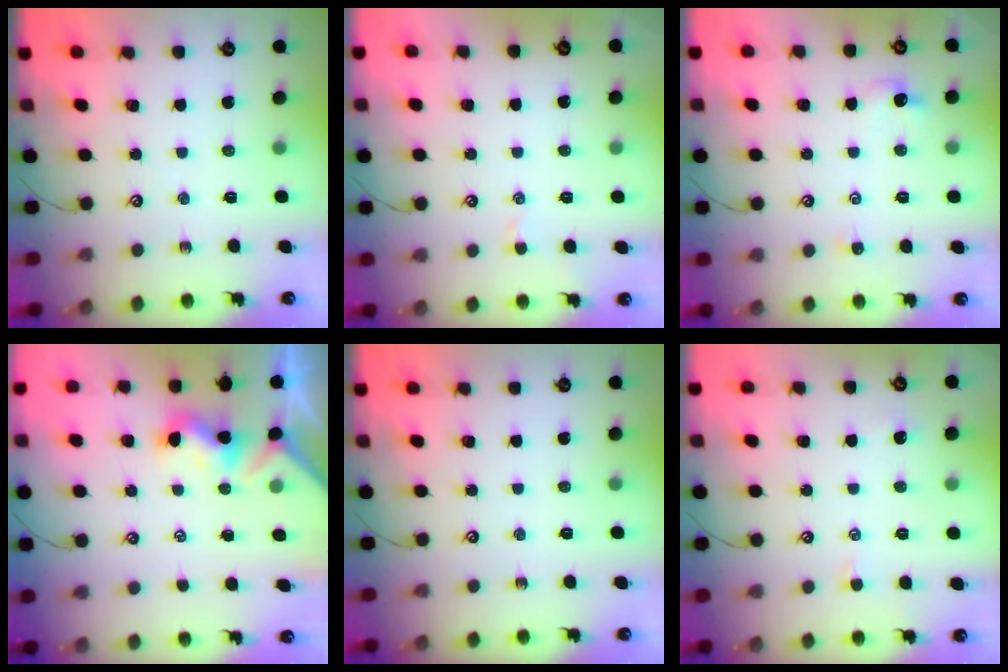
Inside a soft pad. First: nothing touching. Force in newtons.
{"total": 1.0, "press": 0.8, "slide": 0.4}
{"total": 1.6, "press": 1.5, "slide": 0.4}
{"total": 1.4, "press": 1.3, "slide": 0.5}
{"total": 0.0}
{"total": 2.7, "press": 2.6, "slide": 0.3}